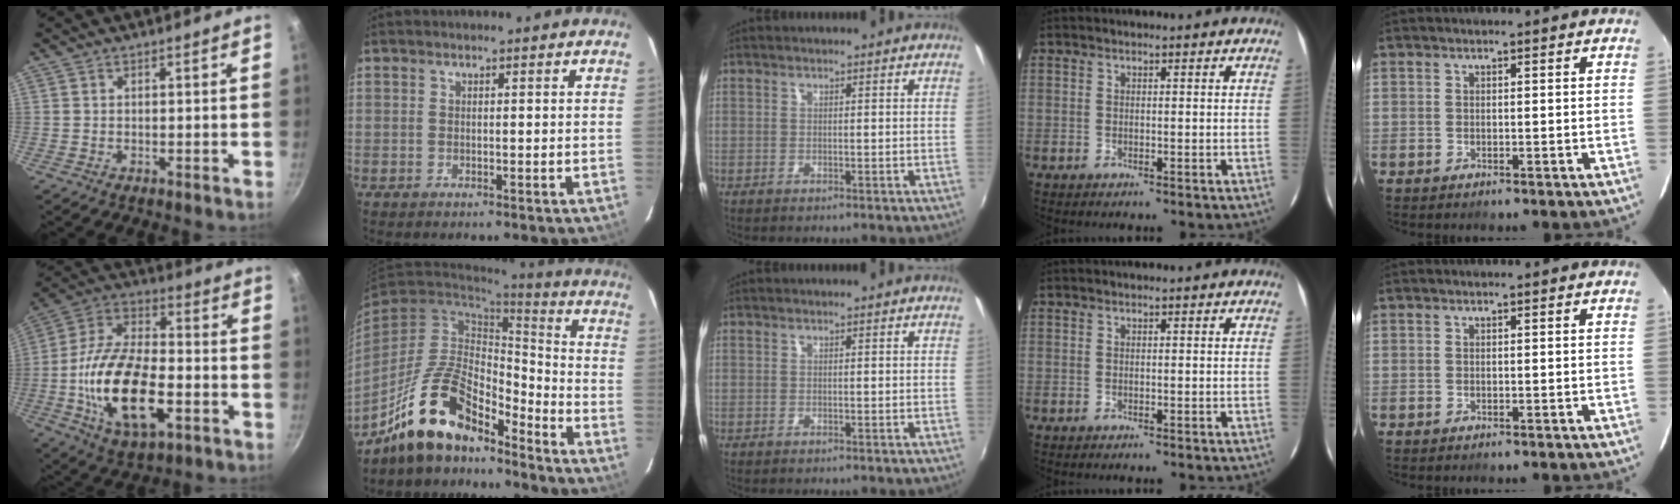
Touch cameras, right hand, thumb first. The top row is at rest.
{"thumb": {"total": 21.3, "force": [-5.3, 10.7, 17.6], "torque": [-0.324, 0.023, -0.099]}, "index": {"total": 15.6, "force": [-11.8, 6.1, 8.1], "torque": [-0.174, 0.013, -0.213]}}